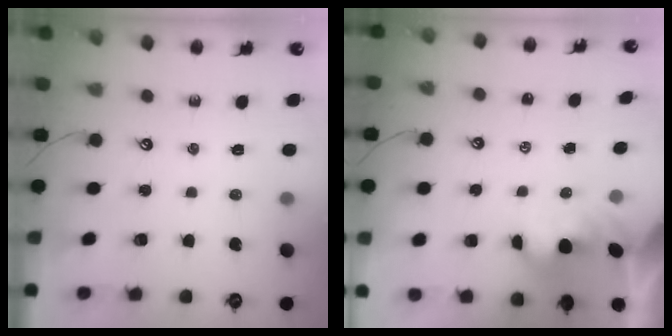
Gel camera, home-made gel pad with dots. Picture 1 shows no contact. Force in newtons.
{"total": 1.6, "press": 1.6, "slide": 0.1}